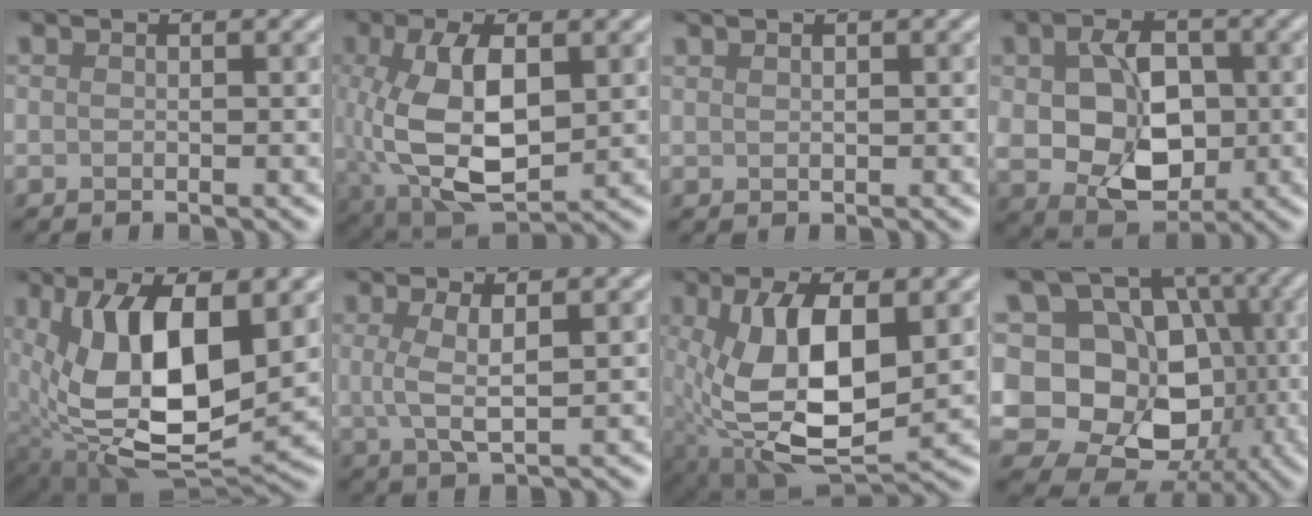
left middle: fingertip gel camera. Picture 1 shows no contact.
{"total": 9.5, "force": [0.6, 4.9, 8.1], "torque": [-0.175, -0.010, 0.027]}
{"total": 0.0}
{"total": 8.7, "force": [-0.3, 6.0, 6.3], "torque": [-0.118, -0.011, 0.002]}
{"total": 12.1, "force": [2.4, 5.6, 10.5], "torque": [-0.190, -0.006, 0.048]}
{"total": 2.8, "force": [0.7, 0.5, 2.6], "torque": [-0.061, -0.002, 0.018]}
{"total": 9.8, "force": [0.8, 4.2, 8.8], "torque": [-0.172, -0.006, 0.022]}
{"total": 14.6, "force": [-0.2, 11.6, 8.8], "torque": [-0.149, 0.011, -0.002]}